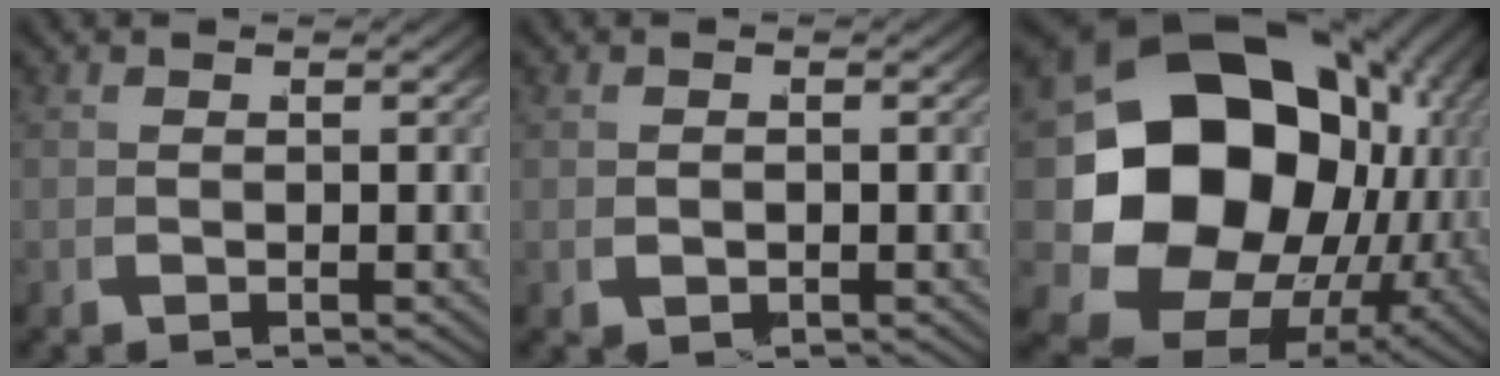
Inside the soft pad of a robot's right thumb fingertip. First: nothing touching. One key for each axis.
{"total": 0.9, "fx": 0.1, "fy": 0.7, "fz": 0.5, "tx": -0.011, "ty": 0.000, "tz": 0.005}
{"total": 29.8, "fx": 0.9, "fy": 21.3, "fz": 20.9, "tx": -0.380, "ty": -0.054, "tz": 0.029}